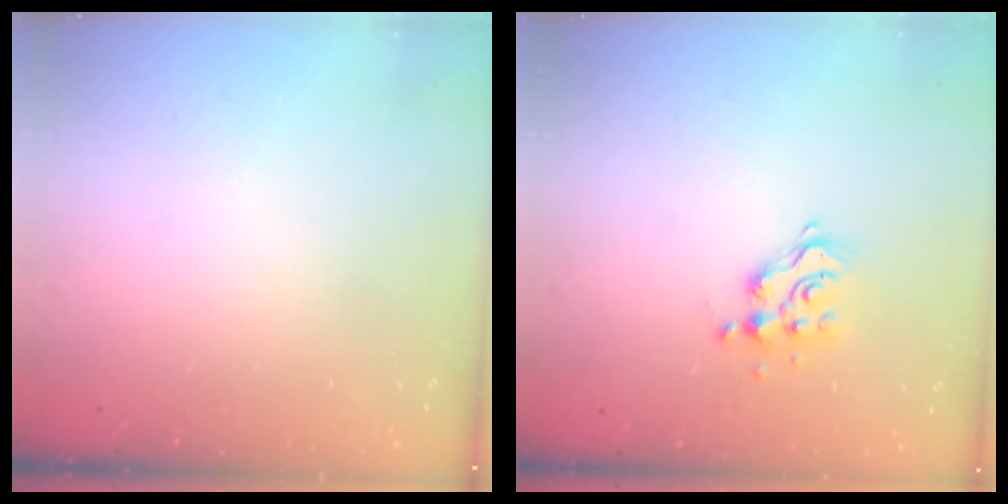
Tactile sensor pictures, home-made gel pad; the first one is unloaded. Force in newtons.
{"total": 9.2, "press": 9.2, "slide": 0.8}